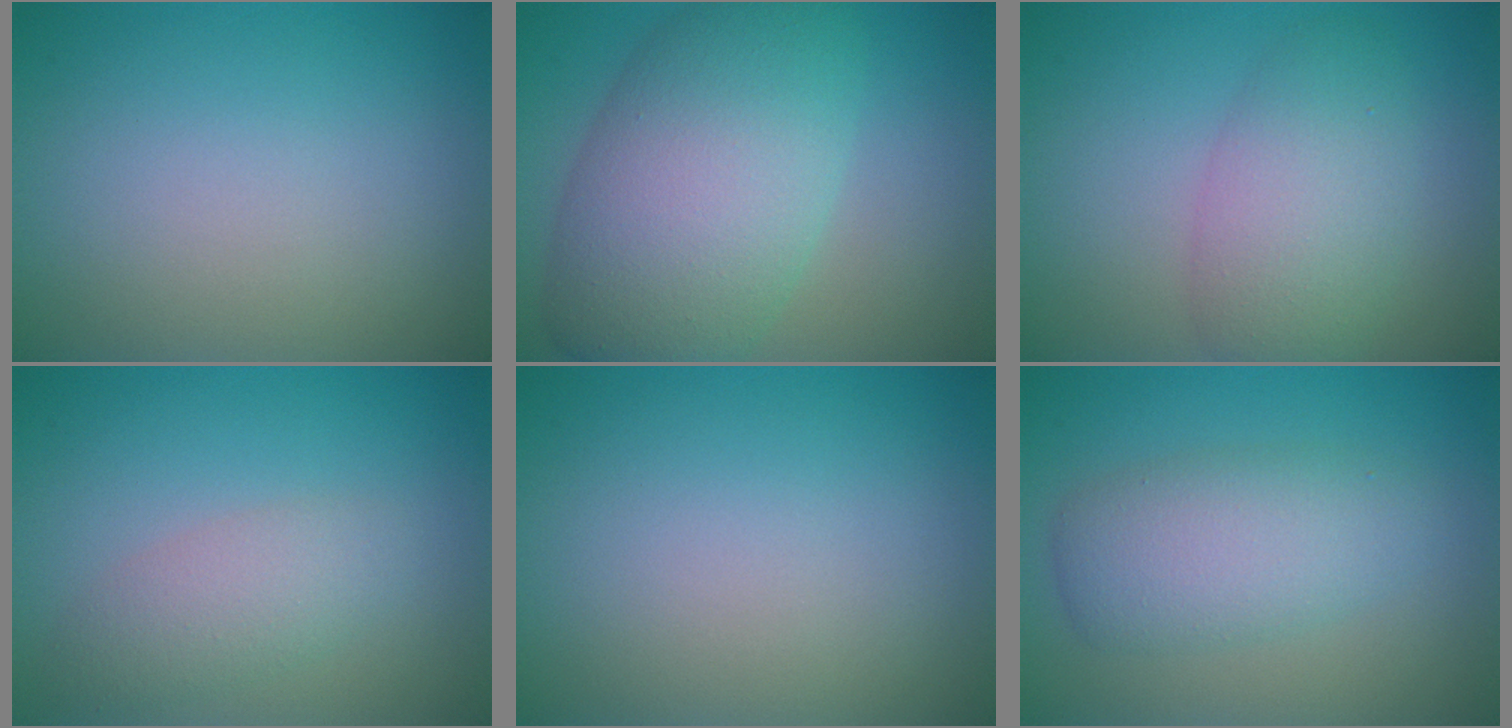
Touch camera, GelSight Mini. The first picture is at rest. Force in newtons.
{"total": 10.3, "press": 10.3, "slide": 0.5}
{"total": 4.8, "press": 4.8, "slide": 0.2}
{"total": 2.6, "press": 2.6, "slide": 0.1}
{"total": 0.0}
{"total": 4.6, "press": 4.6, "slide": 0.1}